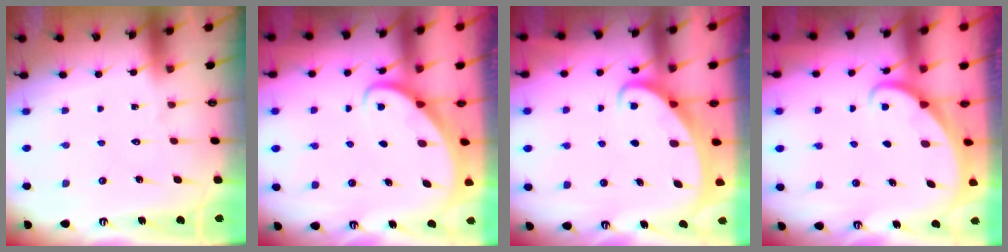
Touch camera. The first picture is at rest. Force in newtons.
{"total": 2.3, "press": 2.3, "slide": 0.2}
{"total": 2.6, "press": 2.6, "slide": 0.3}
{"total": 1.9, "press": 1.9, "slide": 0.1}